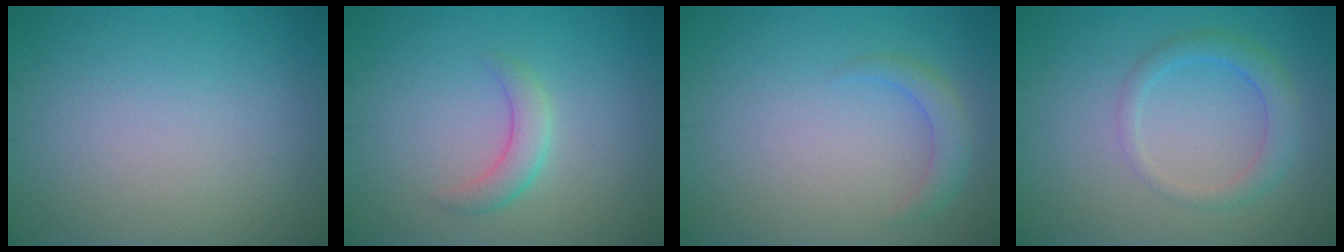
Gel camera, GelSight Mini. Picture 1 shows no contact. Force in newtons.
{"total": 2.3, "press": 2.3, "slide": 0.0}
{"total": 1.9, "press": 1.9, "slide": 0.0}
{"total": 2.6, "press": 2.6, "slide": 0.0}